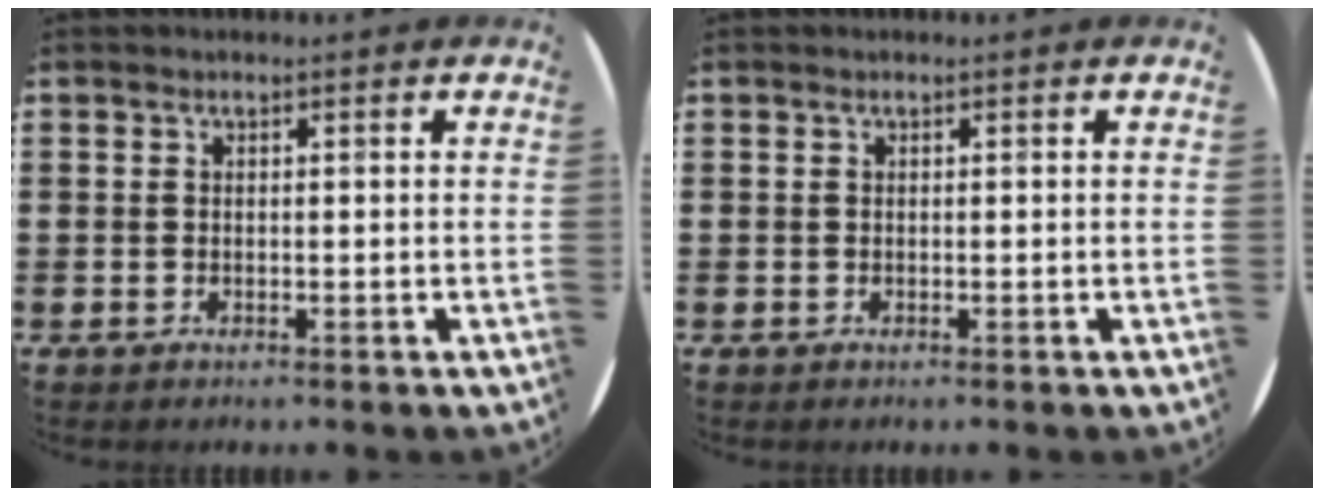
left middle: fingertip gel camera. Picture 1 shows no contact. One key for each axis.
{"total": 0.0}